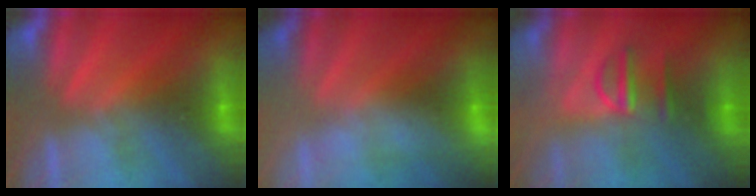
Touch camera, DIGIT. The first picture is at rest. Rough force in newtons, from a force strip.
{"total": 2.4}
{"total": 2.8}